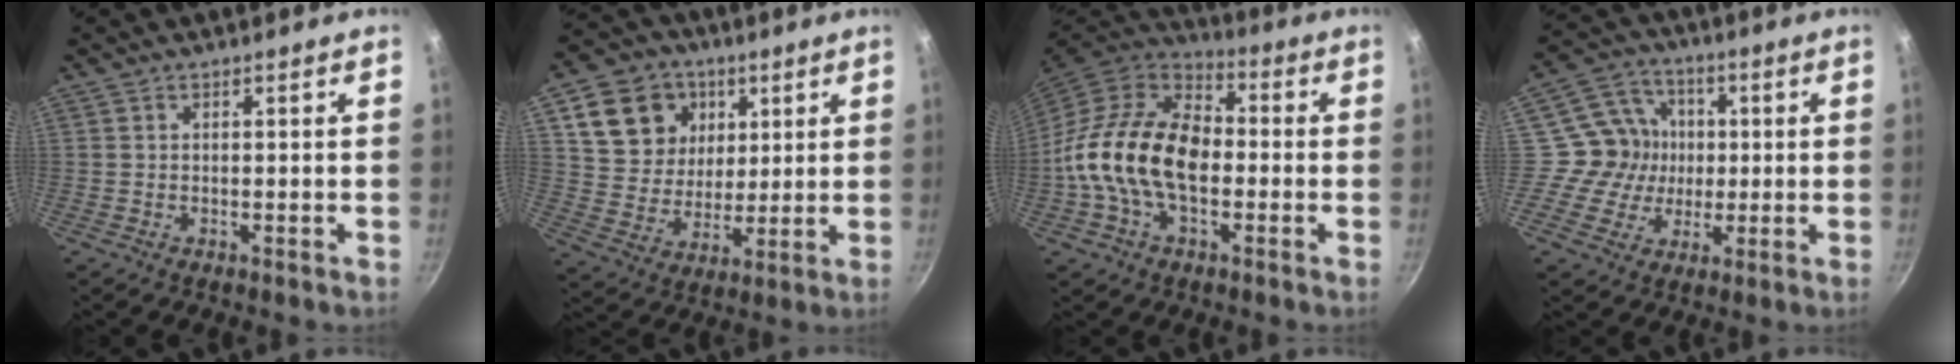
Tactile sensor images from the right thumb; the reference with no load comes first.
{"total": 15.2, "force": [5.9, 12.5, 6.4], "torque": [-0.091, -0.014, 0.104]}
{"total": 19.6, "force": [-2.1, 12.3, 15.0], "torque": [-0.244, 0.032, -0.056]}
{"total": 10.0, "force": [0.2, 9.6, 2.6], "torque": [-0.009, 0.014, -0.013]}